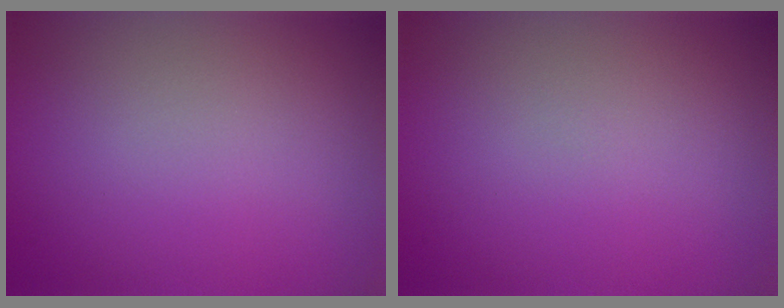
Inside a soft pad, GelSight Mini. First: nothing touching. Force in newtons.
{"total": 0.0}